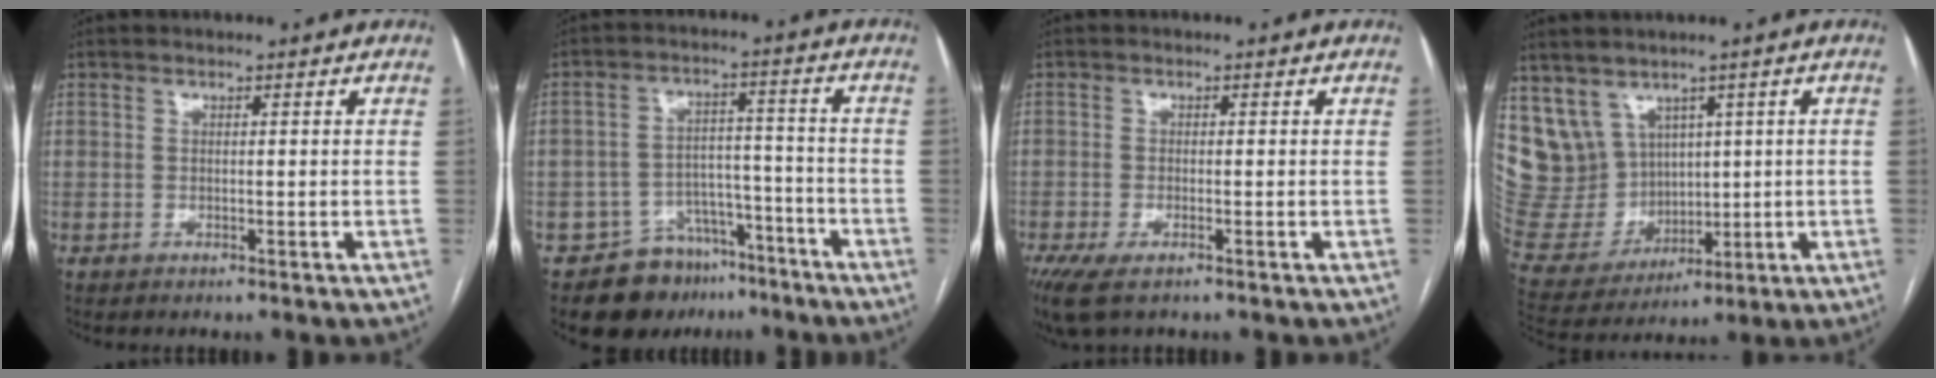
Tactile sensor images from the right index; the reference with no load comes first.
{"total": 10.2, "force": [-7.4, 6.7, 2.2], "torque": [-0.024, 0.042, -0.108]}
{"total": 6.0, "force": [-3.9, 2.1, 4.1], "torque": [-0.081, -0.017, -0.068]}
{"total": 13.9, "force": [6.0, 12.1, 3.4], "torque": [-0.102, 0.064, 0.158]}